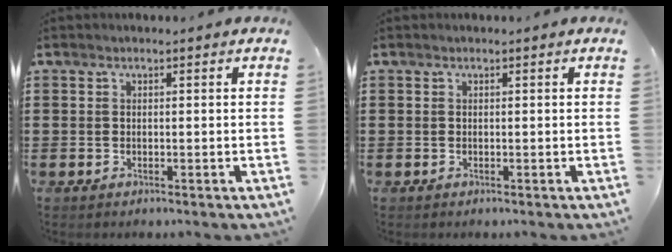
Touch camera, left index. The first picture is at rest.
{"total": 0.0}